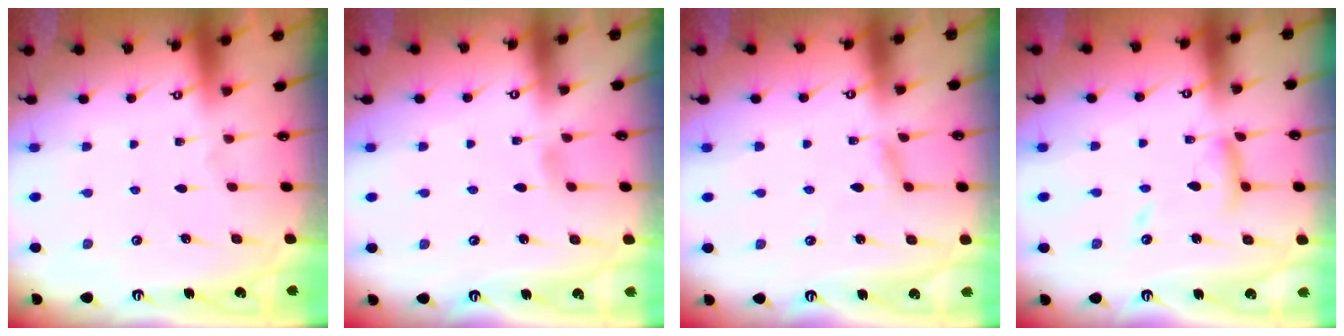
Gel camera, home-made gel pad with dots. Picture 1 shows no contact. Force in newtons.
{"total": 2.9, "press": 2.9, "slide": 0.4}
{"total": 6.3, "press": 6.3, "slide": 0.4}
{"total": 11.5, "press": 11.5, "slide": 0.9}